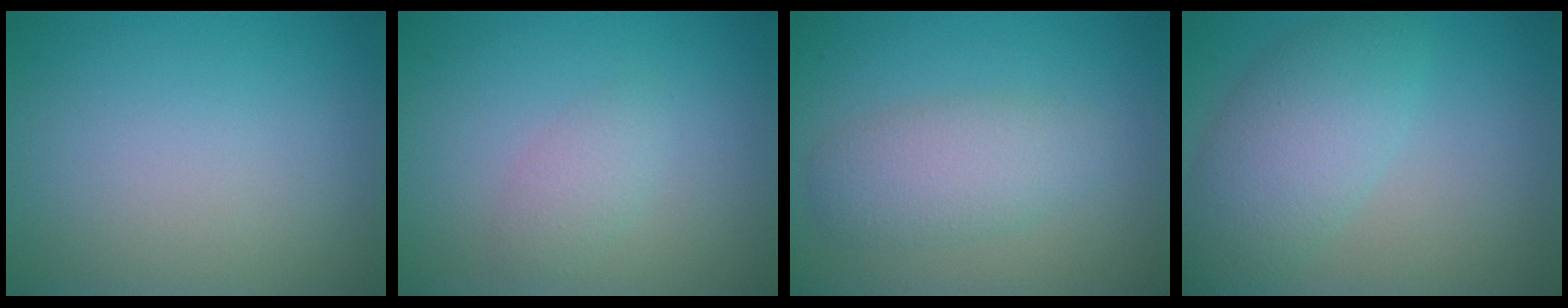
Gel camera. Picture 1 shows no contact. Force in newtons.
{"total": 1.7, "press": 1.7, "slide": 0.1}
{"total": 2.2, "press": 2.2, "slide": 0.2}
{"total": 5.2, "press": 5.2, "slide": 0.2}